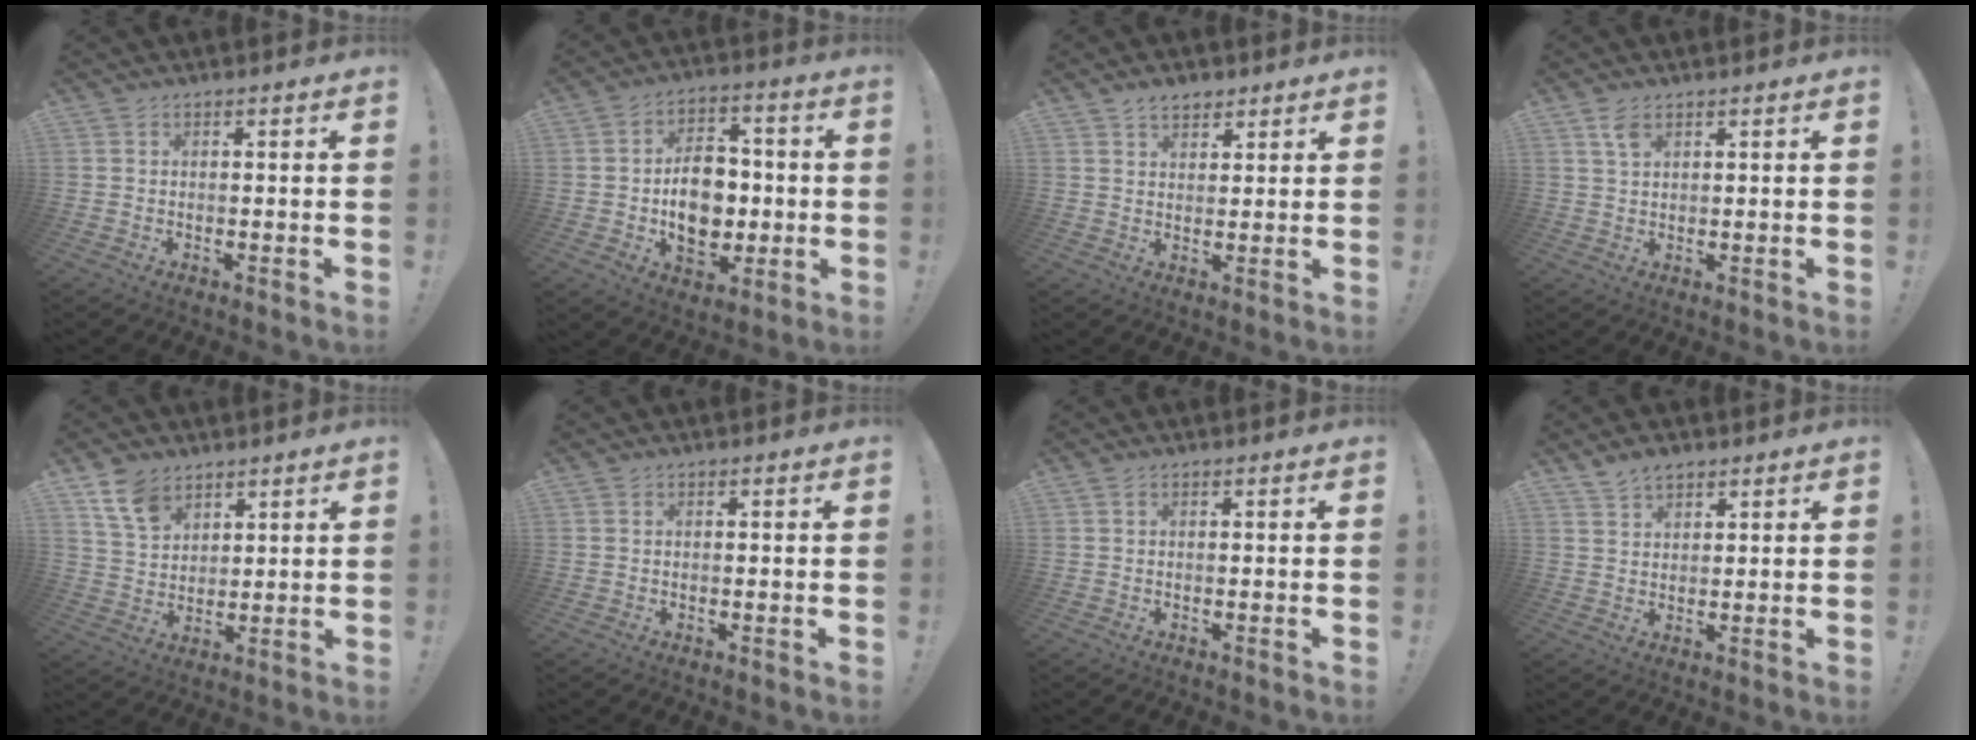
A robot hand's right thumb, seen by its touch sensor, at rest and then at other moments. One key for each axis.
{"total": 14.1, "fx": -1.2, "fy": 10.3, "fz": 9.6, "tx": -0.142, "ty": 0.007, "tz": -0.017}
{"total": 4.3, "fx": 3.1, "fy": 2.6, "fz": 1.6, "tx": -0.024, "ty": -0.012, "tz": 0.056}
{"total": 3.7, "fx": 2.0, "fy": 1.8, "fz": 2.6, "tx": -0.056, "ty": 0.000, "tz": 0.037}
{"total": 9.7, "fx": 6.1, "fy": 6.2, "fz": 4.1, "tx": -0.078, "ty": -0.026, "tz": 0.122}
{"total": 0.0}
{"total": 0.0}
{"total": 4.2, "fx": 3.3, "fy": 2.2, "fz": 1.5, "tx": -0.029, "ty": -0.017, "tz": 0.063}